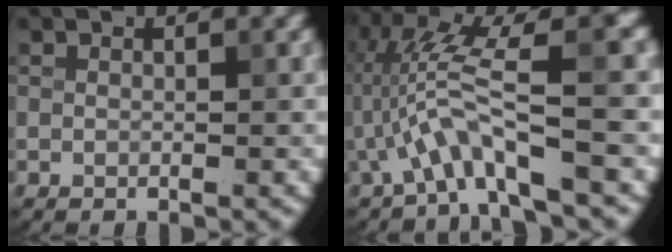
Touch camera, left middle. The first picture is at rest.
{"total": 6.8, "force": [-1.6, 0.8, 6.5], "torque": [-0.132, 0.019, -0.030]}